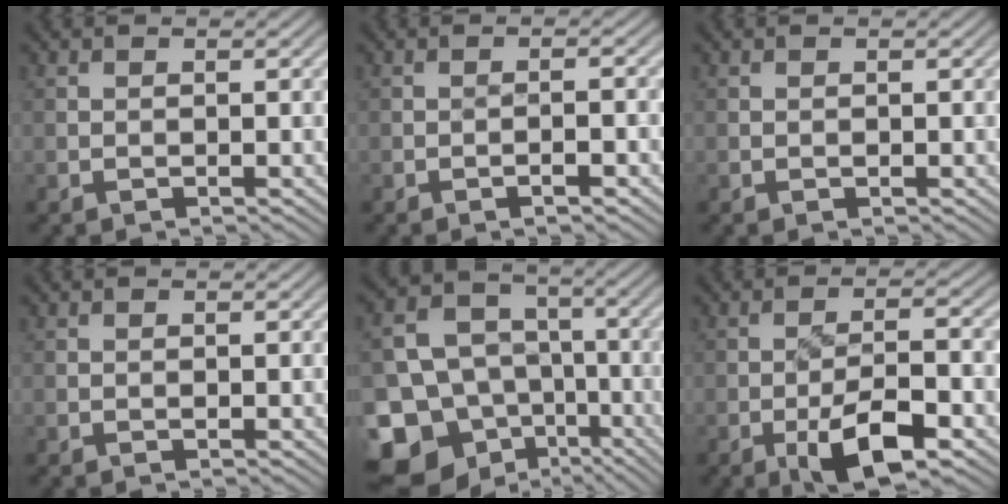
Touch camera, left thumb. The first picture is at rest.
{"total": 2.1, "force": [-1.1, 0.2, 1.8], "torque": [-0.030, 0.008, -0.019]}
{"total": 0.0}
{"total": 0.0}
{"total": 16.8, "force": [-8.5, 13.1, 6.3], "torque": [-0.180, -0.038, -0.120]}
{"total": 8.6, "force": [-4.0, 2.6, 7.2], "torque": [-0.121, 0.005, -0.069]}